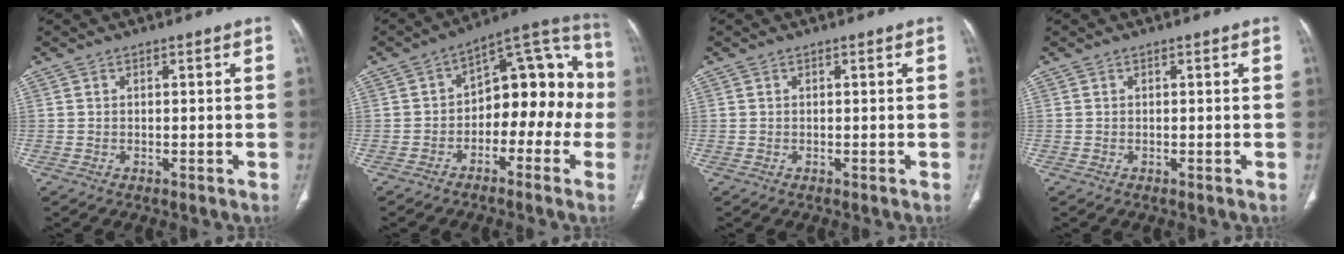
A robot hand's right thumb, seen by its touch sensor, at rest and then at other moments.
{"total": 15.9, "force": [-2.5, 9.7, 12.3], "torque": [-0.109, 0.062, -0.047]}
{"total": 0.0}
{"total": 0.0}